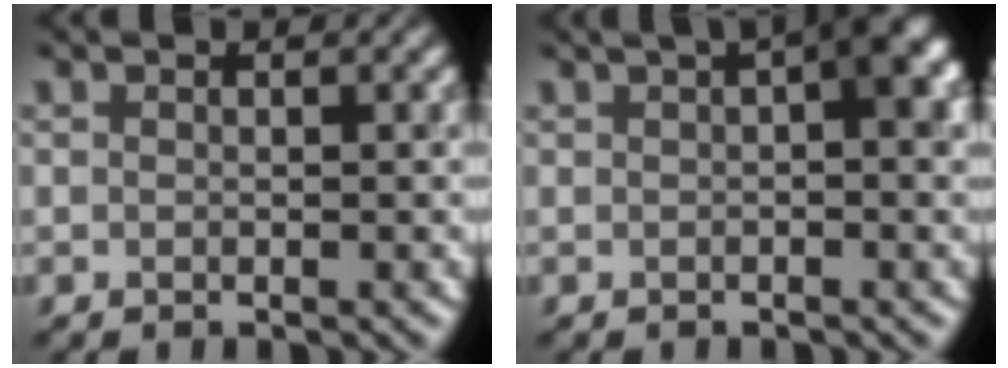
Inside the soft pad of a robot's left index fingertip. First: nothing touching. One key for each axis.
{"total": 4.8, "fx": 1.5, "fy": 1.1, "fz": 4.5, "tx": -0.047, "ty": 0.017, "tz": 0.016}